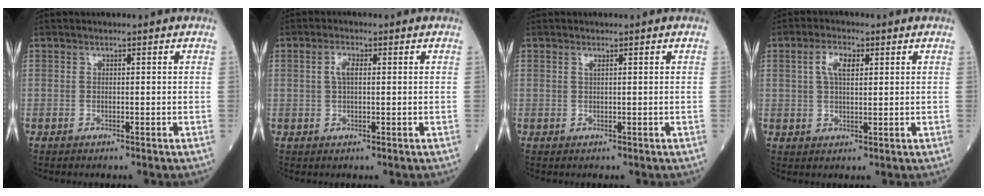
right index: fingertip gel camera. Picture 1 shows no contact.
{"total": 2.5, "force": [0.5, 0.9, 2.2], "torque": [-0.048, 0.007, 0.011]}
{"total": 0.5, "force": [0.3, -0.1, 0.4], "torque": [-0.013, -0.001, 0.006]}
{"total": 4.4, "force": [1.5, 1.7, 3.7], "torque": [-0.076, 0.009, 0.029]}